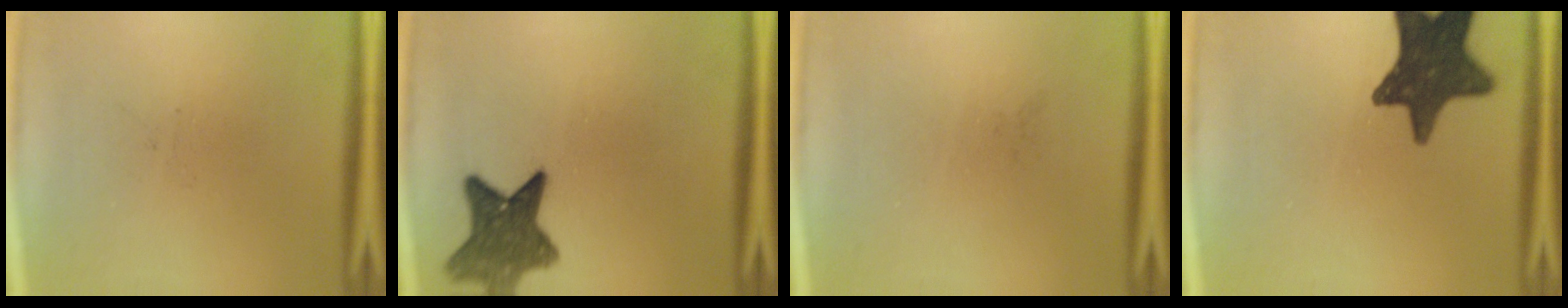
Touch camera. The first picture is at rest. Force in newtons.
{"total": 8.9}
{"total": 0.0}
{"total": 14.7}